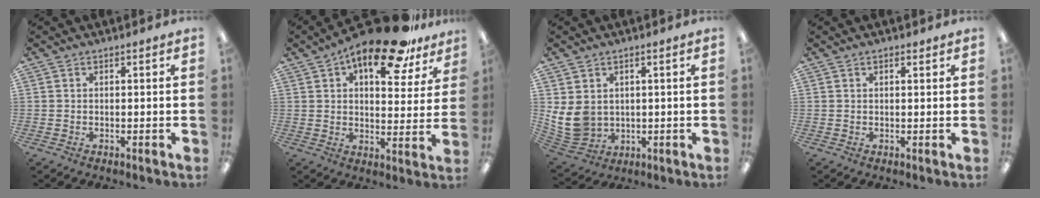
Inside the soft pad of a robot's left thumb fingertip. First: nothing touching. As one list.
[{"total": 16.9, "force": [11.3, 6.1, 10.9], "torque": [-0.159, -0.060, 0.184]}, {"total": 8.5, "force": [1.5, 7.0, 4.5], "torque": [-0.121, -0.007, 0.032]}, {"total": 1.2, "force": [0.7, 0.6, 0.7], "torque": [-0.008, -0.002, 0.011]}]